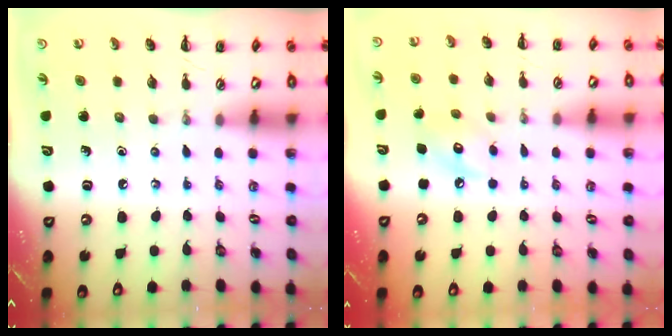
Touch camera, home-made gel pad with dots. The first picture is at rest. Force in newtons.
{"total": 6.7, "press": 6.6, "slide": 1.0}